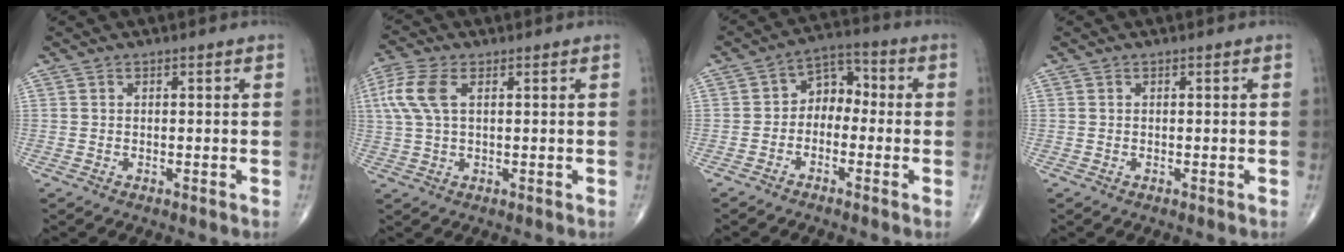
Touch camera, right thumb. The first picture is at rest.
{"total": 7.5, "force": [2.1, 3.8, 6.1], "torque": [-0.165, 0.017, 0.042]}
{"total": 6.4, "force": [-1.2, 4.7, 4.1], "torque": [-0.035, 0.037, -0.039]}
{"total": 0.0}